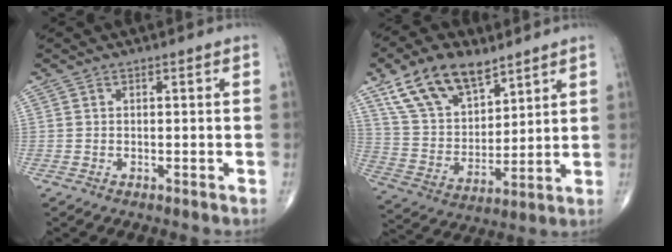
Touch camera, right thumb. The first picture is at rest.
{"total": 16.0, "force": [10.3, 8.3, 9.0], "torque": [-0.136, -0.037, 0.200]}